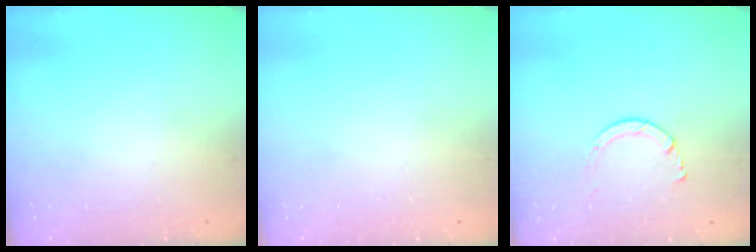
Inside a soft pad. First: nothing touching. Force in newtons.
{"total": 2.6, "press": 2.6, "slide": 0.2}
{"total": 2.9, "press": 2.9, "slide": 0.2}